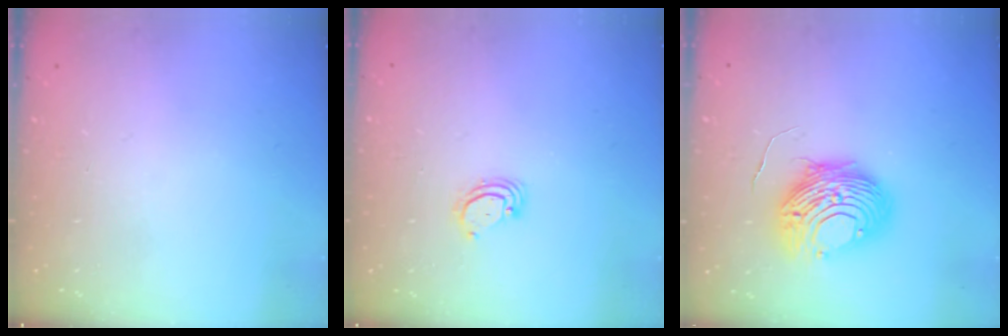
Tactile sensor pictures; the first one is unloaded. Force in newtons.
{"total": 2.8, "press": 2.8, "slide": 0.2}
{"total": 12.5, "press": 12.4, "slide": 1.4}